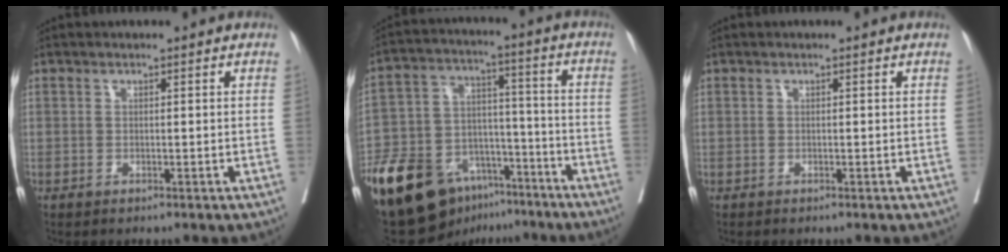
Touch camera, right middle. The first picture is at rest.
{"total": 19.9, "force": [-13.0, 10.7, 10.6], "torque": [-0.201, 0.026, -0.219]}
{"total": 0.0}